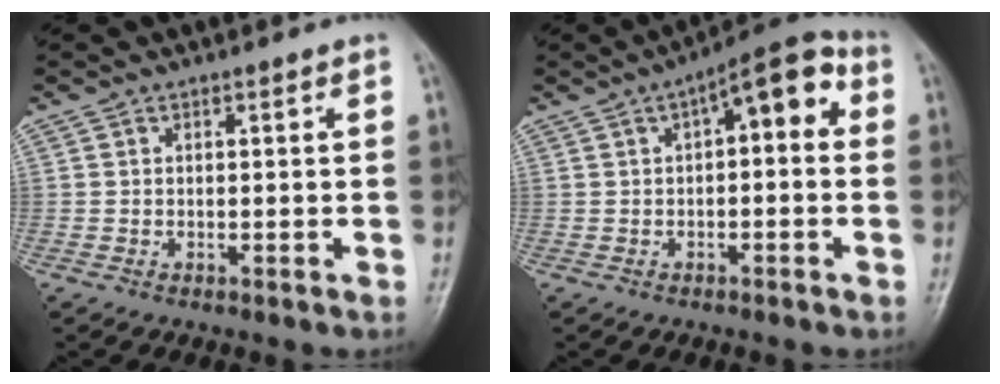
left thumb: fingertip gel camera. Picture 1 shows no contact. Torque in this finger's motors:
{"motor_torque": [-0.10, 0.48, -0.08, -0.17, -0.02]}